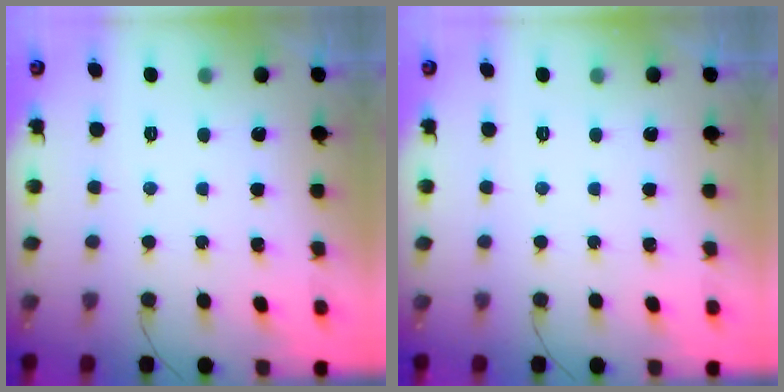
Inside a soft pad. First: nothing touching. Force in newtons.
{"total": 0.0}